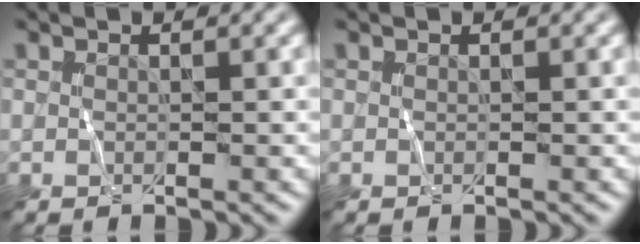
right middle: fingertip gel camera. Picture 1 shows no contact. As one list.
[{"total": 0.0}]